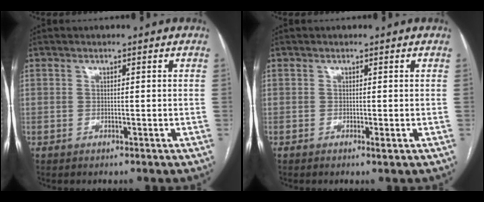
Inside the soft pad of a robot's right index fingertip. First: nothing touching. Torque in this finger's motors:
{"motor_torque": [0.01, -0.01, -0.04, -0.01]}